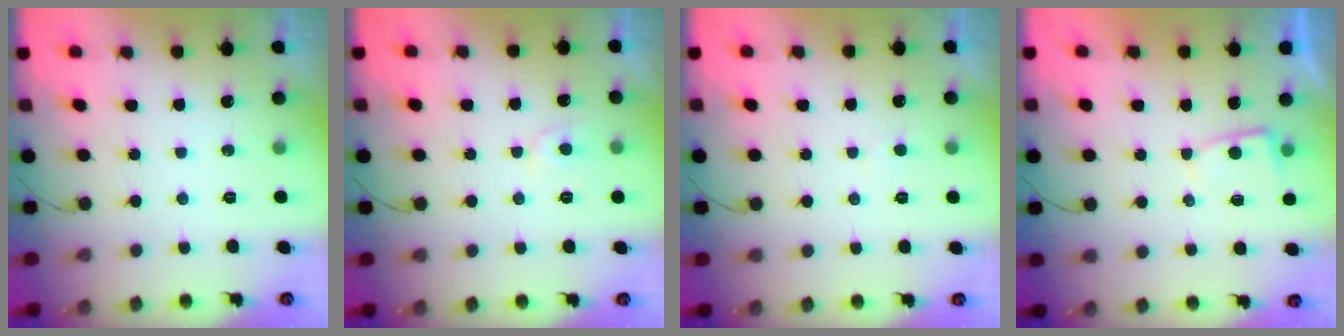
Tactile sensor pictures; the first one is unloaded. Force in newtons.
{"total": 6.4, "press": 6.4, "slide": 0.4}
{"total": 1.9, "press": 1.9, "slide": 0.3}
{"total": 2.8, "press": 2.7, "slide": 0.4}